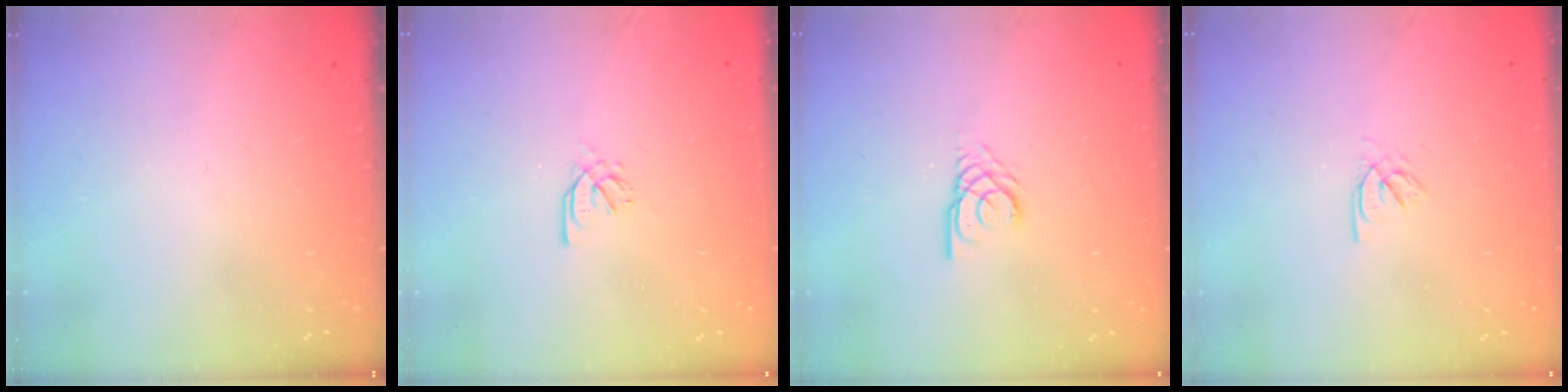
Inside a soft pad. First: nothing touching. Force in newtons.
{"total": 1.7, "press": 1.6, "slide": 0.5}
{"total": 2.7, "press": 2.7, "slide": 0.2}
{"total": 2.3, "press": 2.2, "slide": 0.3}